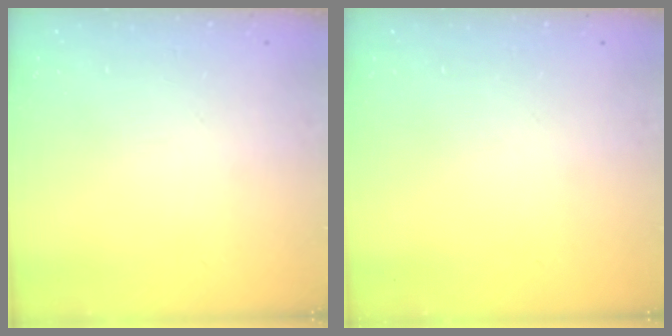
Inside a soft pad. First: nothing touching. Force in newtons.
{"total": 0.0}